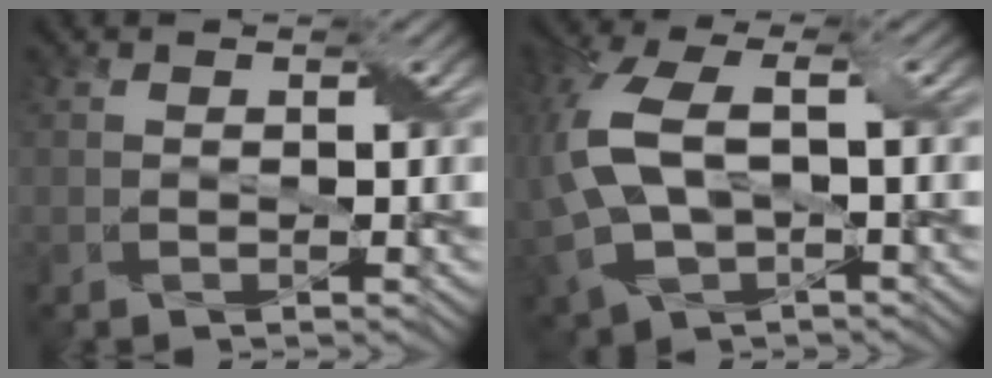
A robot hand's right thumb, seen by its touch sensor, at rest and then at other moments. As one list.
[{"total": 11.7, "force": [-0.2, 6.6, 9.6], "torque": [-0.261, -0.011, -0.002]}]